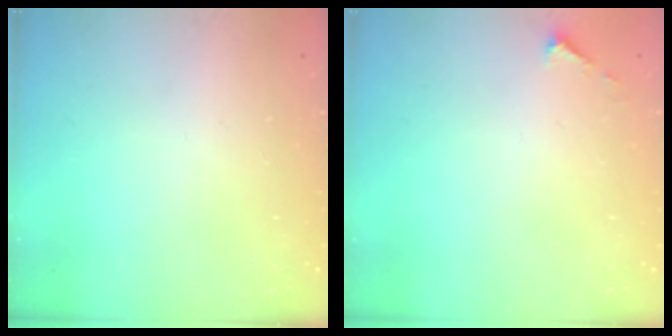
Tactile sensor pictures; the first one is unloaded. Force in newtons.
{"total": 2.1, "press": 2.1, "slide": 0.2}